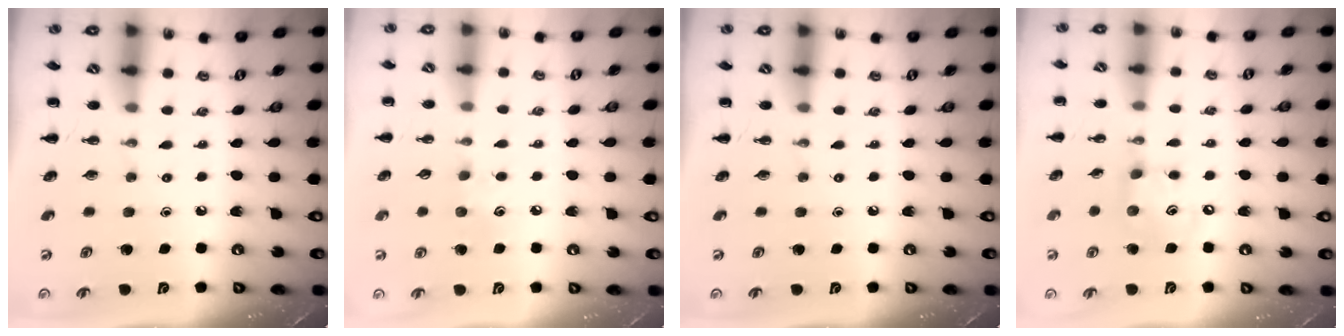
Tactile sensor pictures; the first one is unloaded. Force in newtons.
{"total": 5.0, "press": 4.9, "slide": 1.3}
{"total": 0.0}
{"total": 7.9, "press": 7.8, "slide": 1.1}